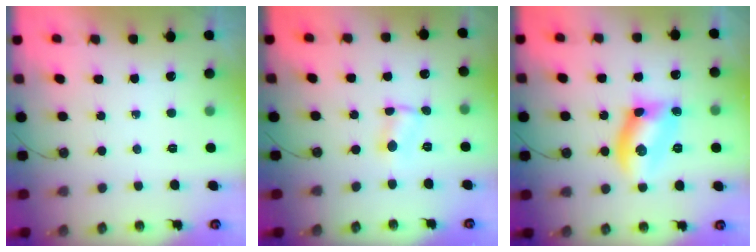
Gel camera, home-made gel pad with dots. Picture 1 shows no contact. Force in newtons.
{"total": 1.5, "press": 1.5, "slide": 0.2}
{"total": 10.7, "press": 10.7, "slide": 0.7}